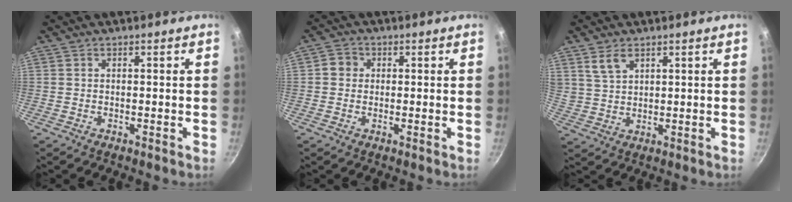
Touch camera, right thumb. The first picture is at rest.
{"total": 3.0, "force": [0.2, 2.8, 1.0], "torque": [0.001, 0.003, -0.004]}
{"total": 5.1, "force": [3.0, 2.9, 2.9], "torque": [-0.047, -0.009, 0.065]}